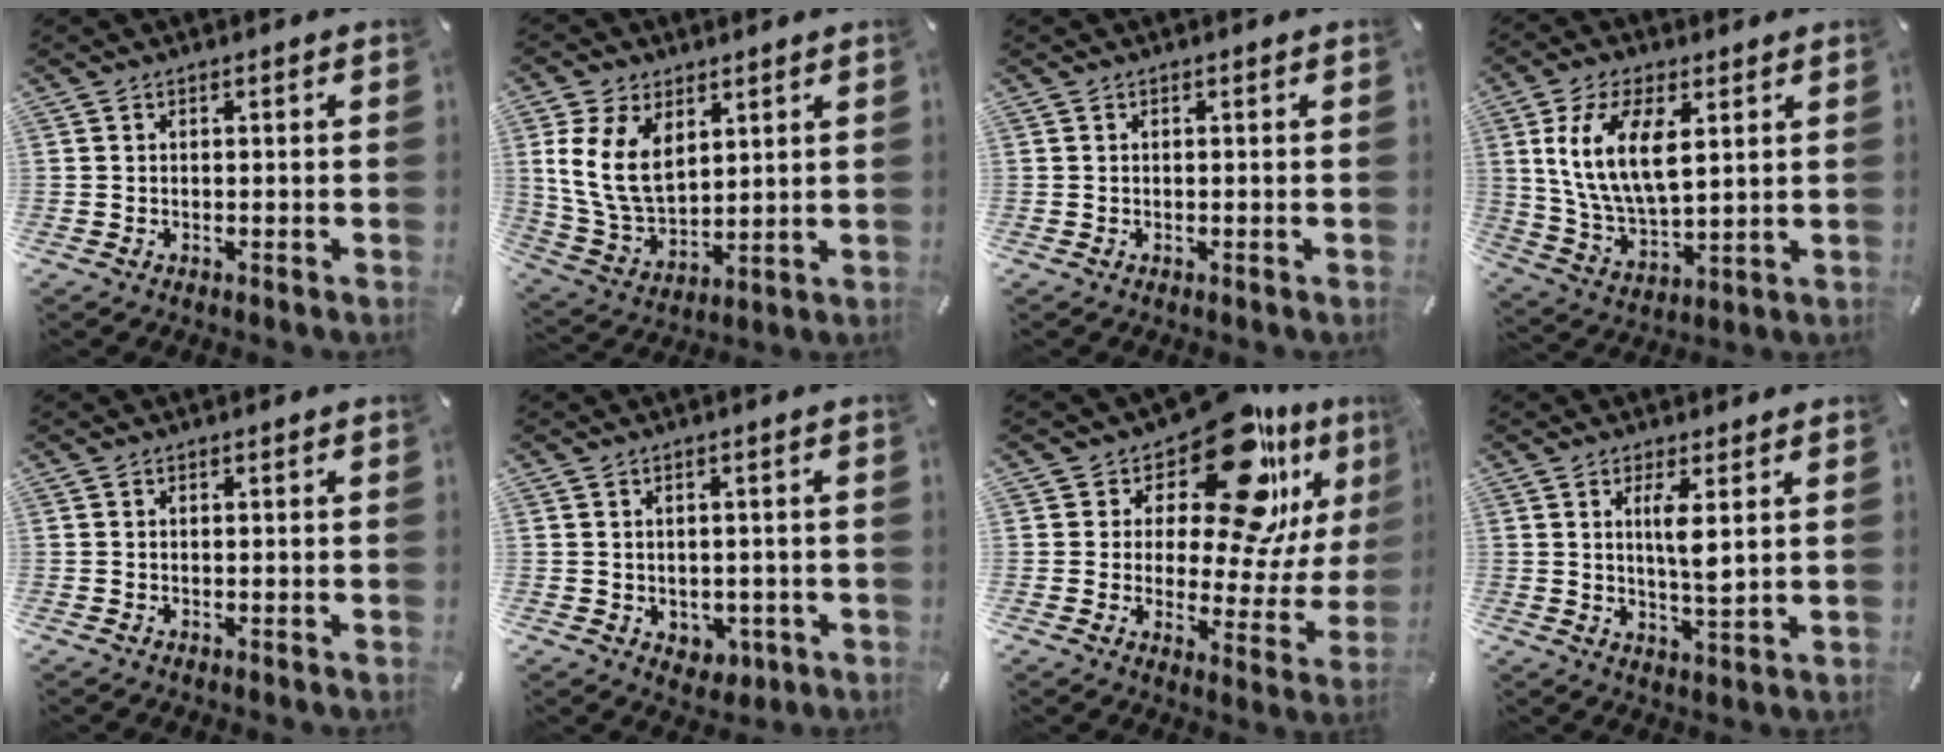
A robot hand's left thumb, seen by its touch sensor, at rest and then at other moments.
{"total": 12.8, "force": [4.4, 8.8, 8.1], "torque": [-0.189, -0.016, 0.079]}
{"total": 0.0}
{"total": 14.1, "force": [5.0, 7.5, 10.8], "torque": [-0.232, -0.006, 0.085]}
{"total": 0.0}
{"total": 3.3, "force": [-0.1, 3.1, 1.0], "torque": [-0.003, -0.001, -0.001]}
{"total": 20.2, "force": [14.0, 7.5, 12.4], "torque": [-0.175, -0.117, 0.234]}
{"total": 6.1, "force": [1.8, 1.4, 5.7], "torque": [-0.107, -0.011, 0.024]}